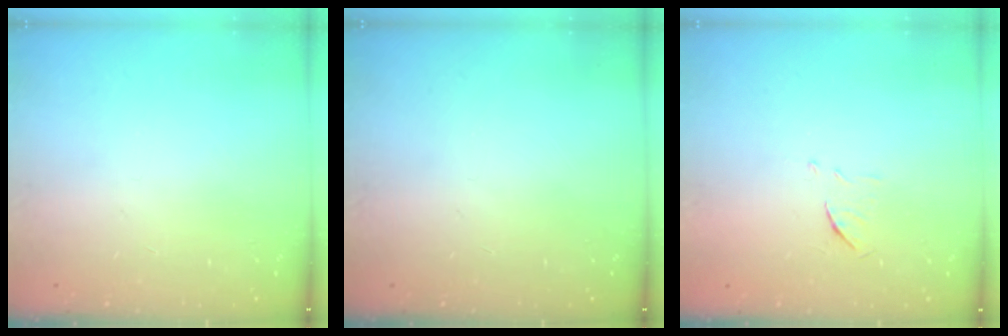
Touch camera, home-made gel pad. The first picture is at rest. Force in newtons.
{"total": 0.0}
{"total": 5.9, "press": 5.9, "slide": 0.5}